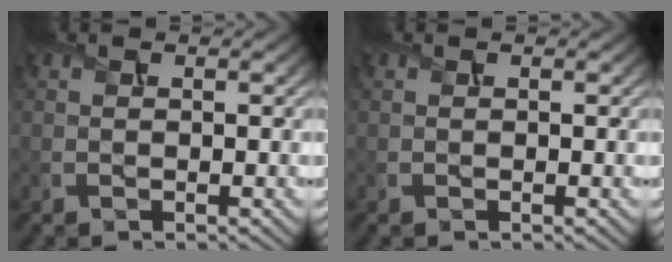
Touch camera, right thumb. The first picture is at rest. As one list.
[{"total": 0.0}]